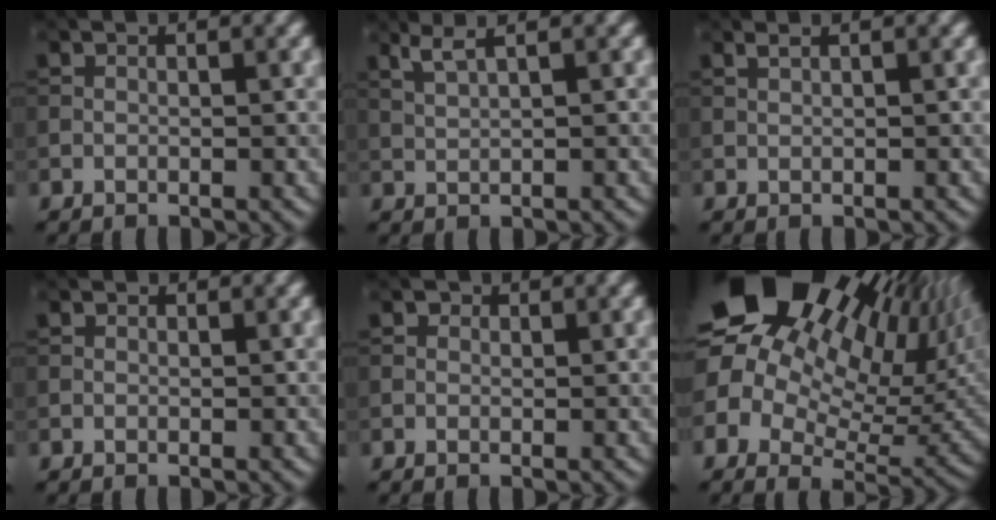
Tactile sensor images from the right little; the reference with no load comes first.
{"total": 2.3, "force": [1.4, 0.5, 1.7], "torque": [-0.033, 0.006, 0.026]}
{"total": 0.7, "force": [0.5, 0.2, 0.4], "torque": [-0.010, 0.001, 0.007]}
{"total": 0.0}
{"total": 0.6, "force": [0.2, 0.5, 0.2], "torque": [0.000, -0.002, 0.001]}
{"total": 22.1, "force": [10.7, 13.5, 13.9], "torque": [-0.270, 0.039, 0.196]}